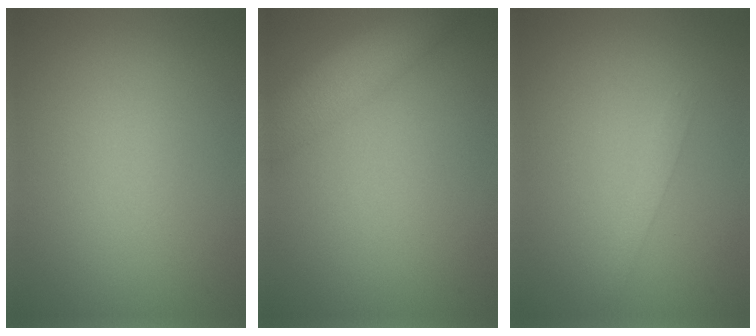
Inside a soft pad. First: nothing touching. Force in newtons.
{"total": 5.5, "press": 5.5, "slide": 0.4}
{"total": 1.1, "press": 1.1, "slide": 0.1}